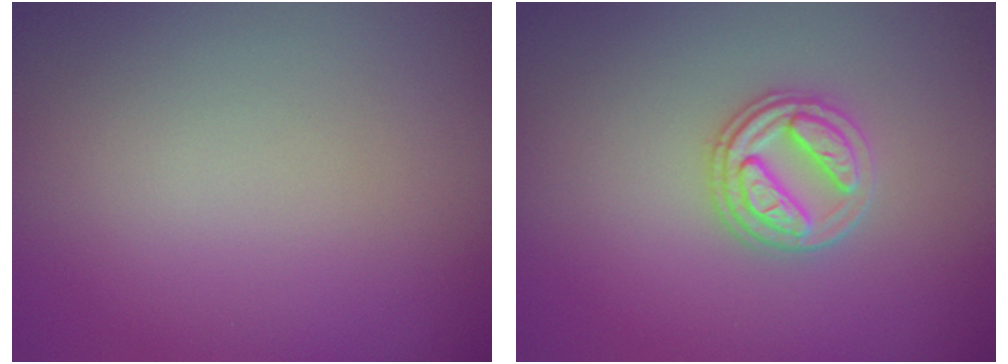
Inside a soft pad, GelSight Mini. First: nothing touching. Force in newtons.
{"total": 3.0, "press": 2.8, "slide": 1.0}